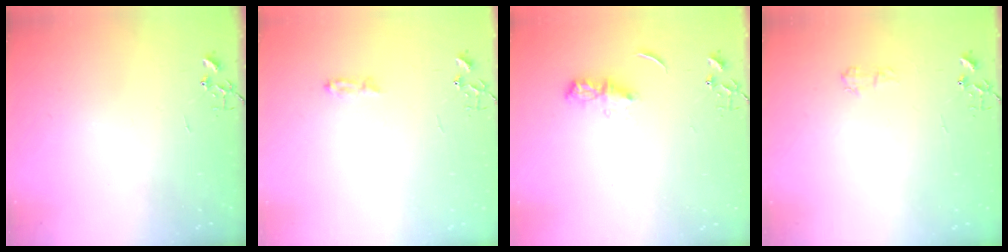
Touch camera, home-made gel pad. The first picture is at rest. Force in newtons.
{"total": 3.4, "press": 3.3, "slide": 0.5}
{"total": 6.1, "press": 6.0, "slide": 0.7}
{"total": 5.0, "press": 5.0, "slide": 0.6}